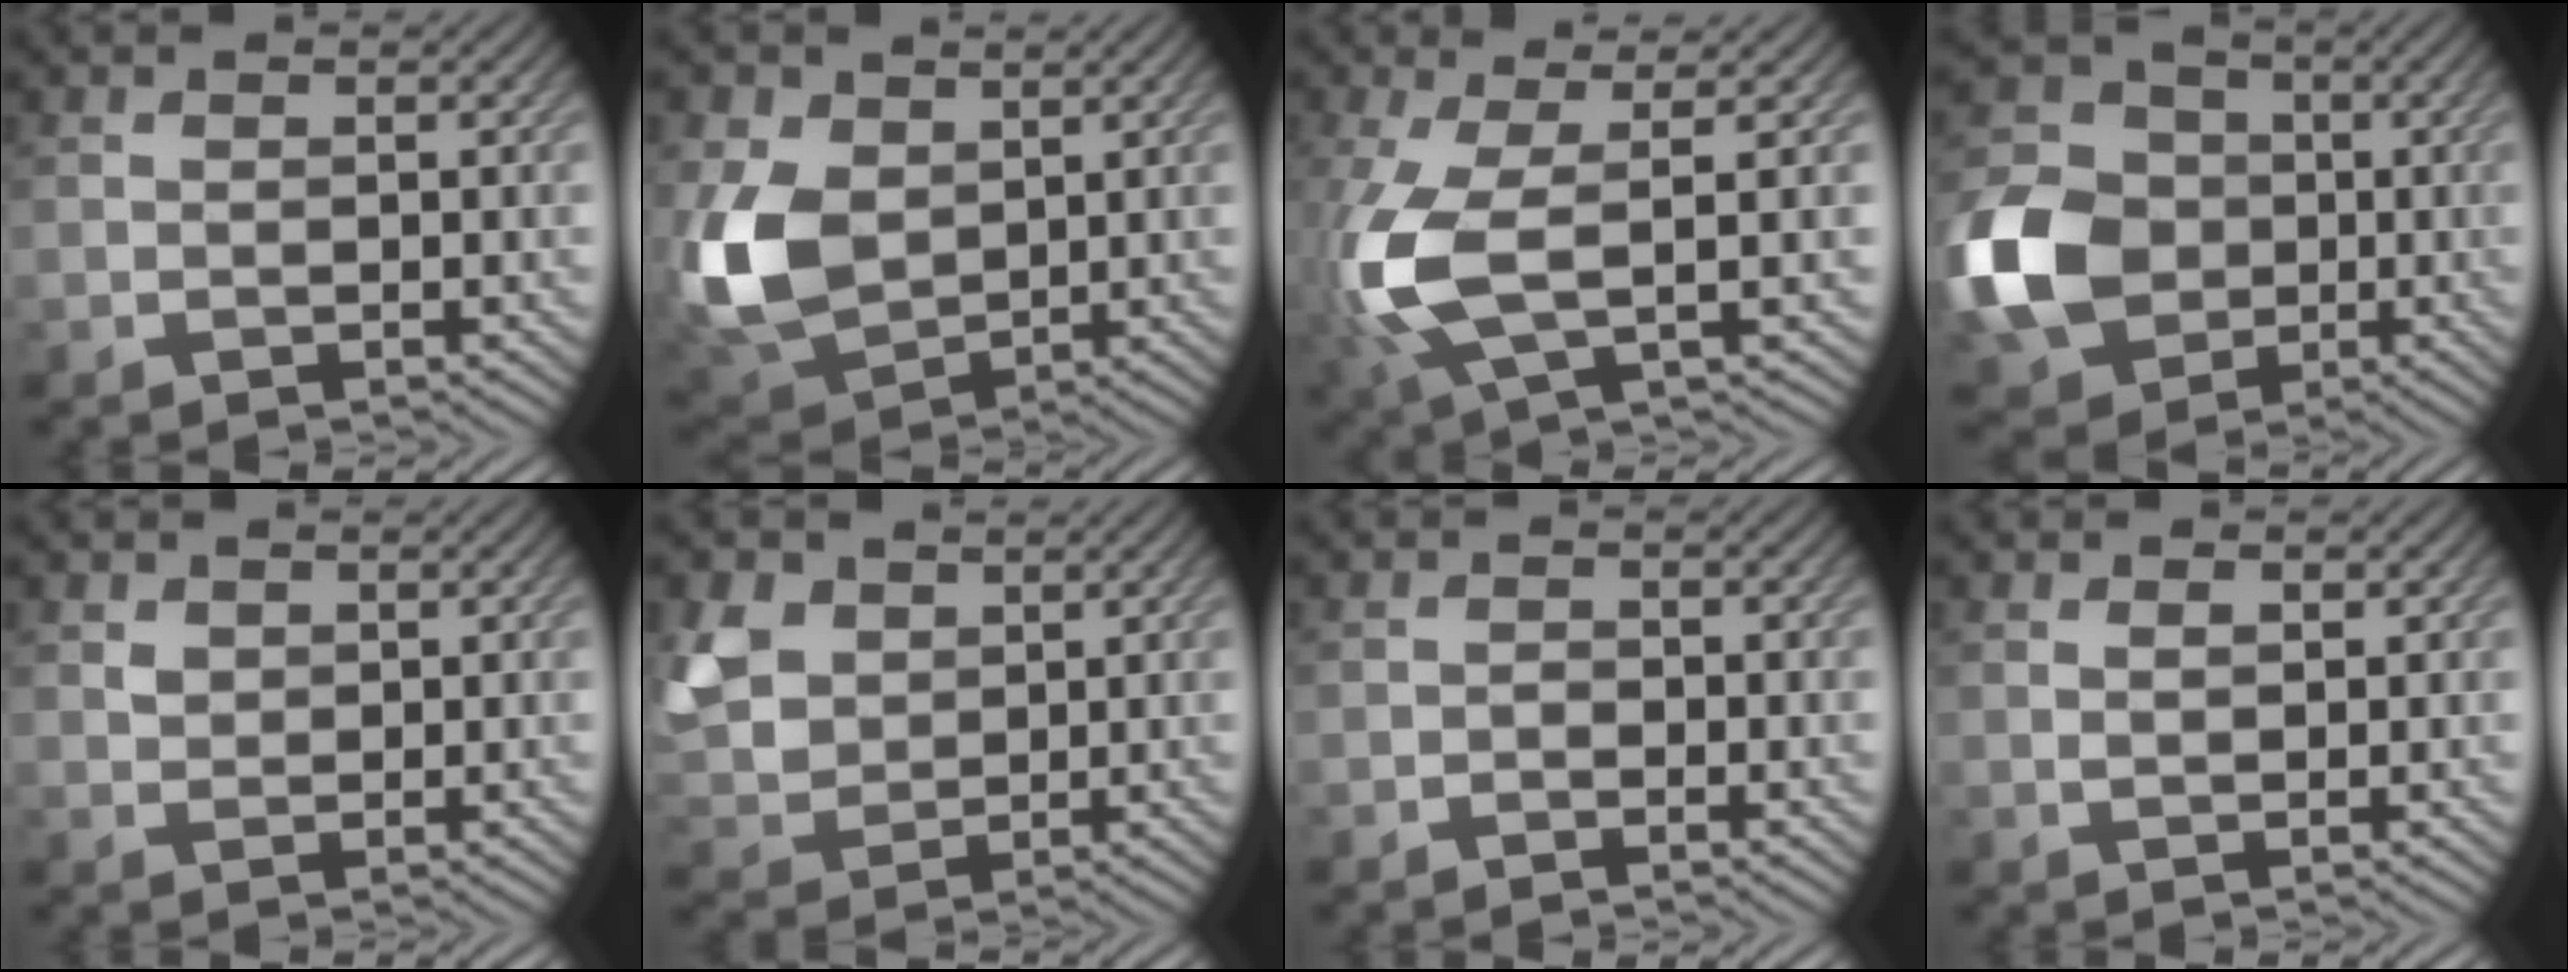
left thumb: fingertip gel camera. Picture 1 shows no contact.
{"total": 10.7, "force": [2.0, 7.7, 7.1], "torque": [-0.200, -0.003, 0.039]}
{"total": 8.6, "force": [0.0, 2.7, 8.2], "torque": [-0.199, 0.003, -0.004]}
{"total": 12.6, "force": [-2.2, 10.4, 6.8], "torque": [-0.181, 0.002, -0.057]}
{"total": 1.5, "force": [0.9, 1.1, 0.4], "torque": [-0.011, -0.001, 0.017]}
{"total": 7.3, "force": [3.3, 5.3, 3.8], "torque": [-0.127, 0.011, 0.067]}
{"total": 0.8, "force": [-0.6, 0.5, 0.3], "torque": [-0.004, 0.001, -0.012]}
{"total": 1.2, "force": [0.5, 0.6, 0.9], "torque": [-0.016, -0.003, 0.012]}